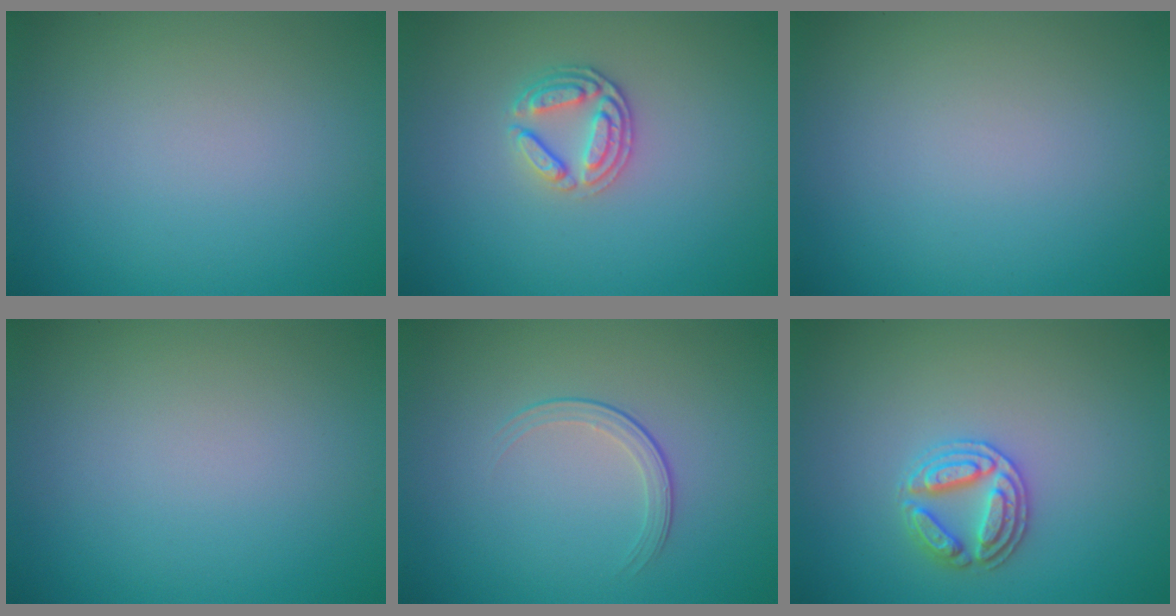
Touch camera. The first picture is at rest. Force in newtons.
{"total": 2.7, "press": 2.5, "slide": 1.0}
{"total": 0.0}
{"total": 0.0}
{"total": 1.7, "press": 0.9, "slide": 1.4}
{"total": 2.8, "press": 2.8, "slide": 0.2}